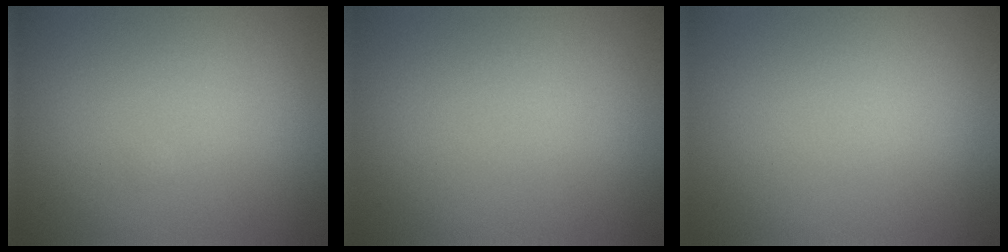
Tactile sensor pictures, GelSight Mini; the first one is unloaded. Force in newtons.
{"total": 0.0}
{"total": 0.0}